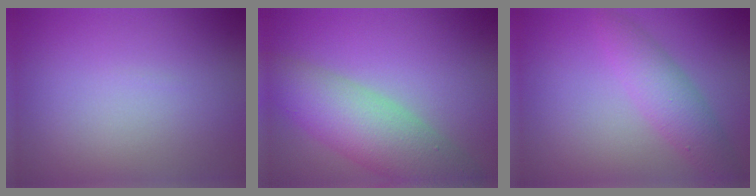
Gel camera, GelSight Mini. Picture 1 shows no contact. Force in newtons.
{"total": 7.4, "press": 7.3, "slide": 0.3}
{"total": 3.4, "press": 3.4, "slide": 0.1}